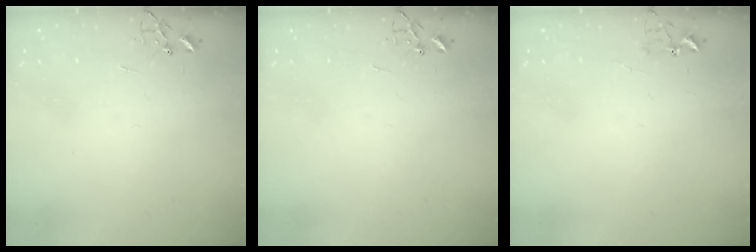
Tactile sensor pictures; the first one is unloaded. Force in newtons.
{"total": 0.0}
{"total": 5.4, "press": 5.4, "slide": 0.7}